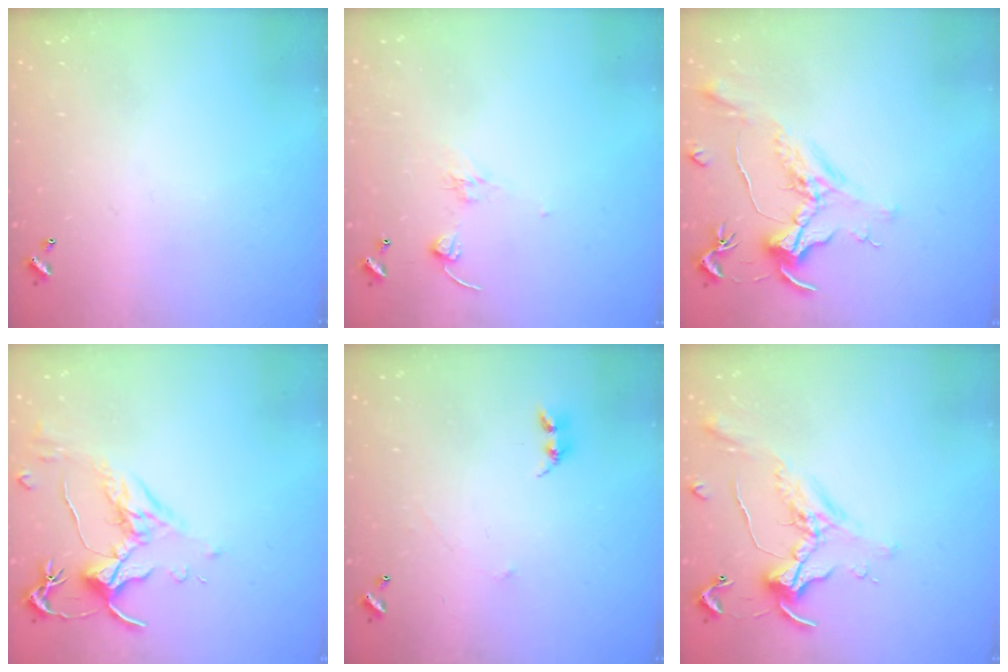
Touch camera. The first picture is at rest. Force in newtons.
{"total": 1.7, "press": 1.5, "slide": 0.7}
{"total": 1.5, "press": 1.3, "slide": 0.8}
{"total": 1.6, "press": 1.4, "slide": 0.7}
{"total": 2.6, "press": 2.6, "slide": 0.3}
{"total": 1.1, "press": 1.0, "slide": 0.4}